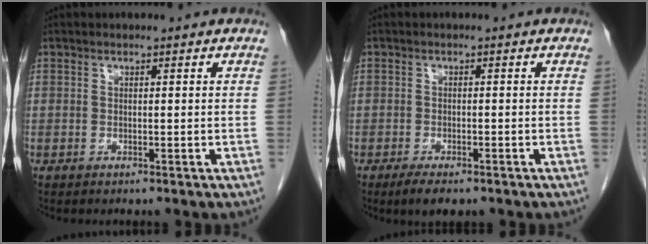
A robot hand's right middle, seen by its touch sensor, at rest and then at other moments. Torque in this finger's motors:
{"motor_torque": [0.53, -0.01, -0.01, -0.01]}